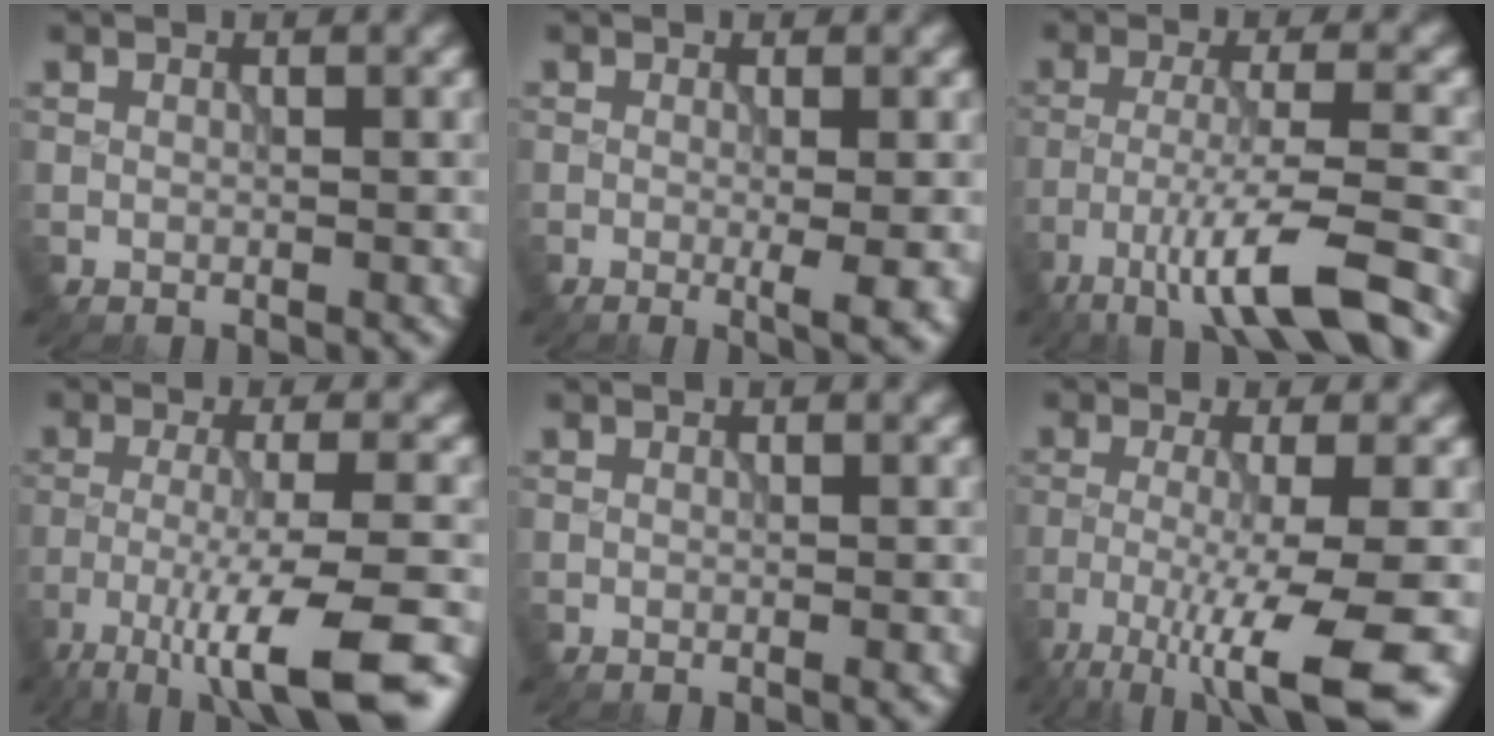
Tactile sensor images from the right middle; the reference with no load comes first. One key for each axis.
{"total": 3.4, "fx": -0.5, "fy": 0.8, "fz": 3.3, "tx": -0.051, "ty": -0.007, "tz": -0.006}
{"total": 8.7, "fx": -5.3, "fy": 1.4, "fz": 6.7, "tx": -0.116, "ty": -0.001, "tz": -0.094}
{"total": 10.2, "fx": -6.2, "fy": 2.2, "fz": 7.8, "tx": -0.131, "ty": -0.002, "tz": -0.103}
{"total": 0.9, "fx": -0.1, "fy": 0.2, "fz": 0.8, "tx": -0.007, "ty": 0.002, "tz": -0.003}
{"total": 8.8, "fx": -4.7, "fy": 1.5, "fz": 7.3, "tx": -0.118, "ty": -0.007, "tz": -0.084}